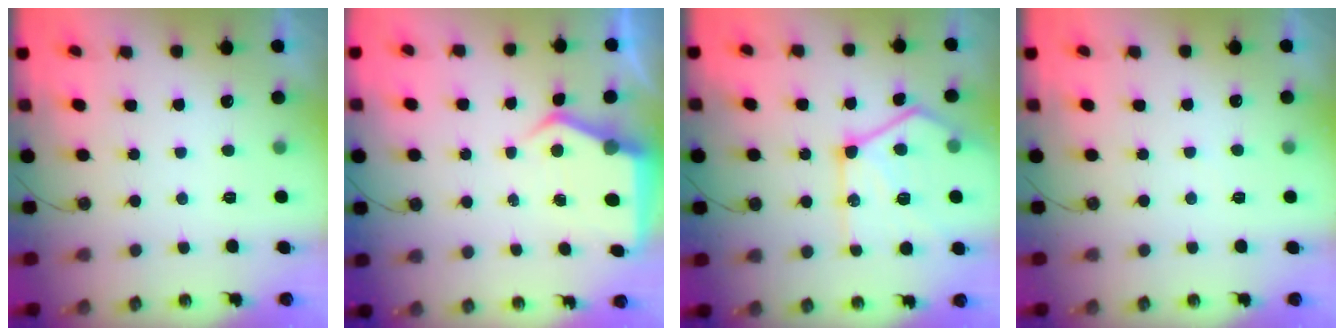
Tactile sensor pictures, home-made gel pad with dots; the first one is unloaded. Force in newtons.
{"total": 6.0, "press": 5.9, "slide": 0.7}
{"total": 20.5, "press": 20.4, "slide": 1.7}
{"total": 2.7, "press": 2.7, "slide": 0.5}